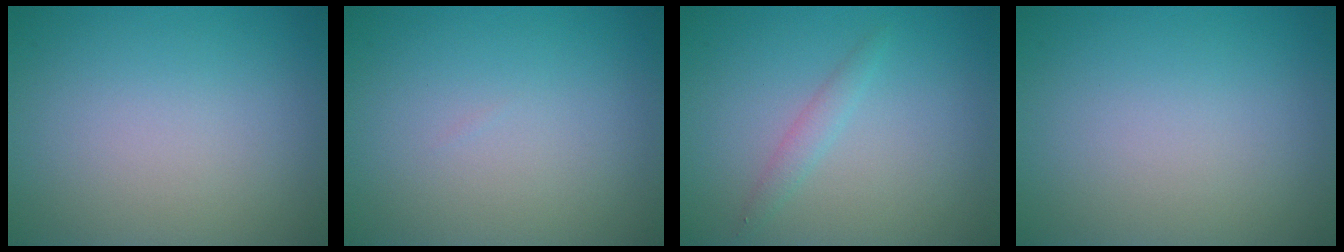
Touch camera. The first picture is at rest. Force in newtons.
{"total": 0.0}
{"total": 1.3, "press": 1.3, "slide": 0.1}
{"total": 0.0}